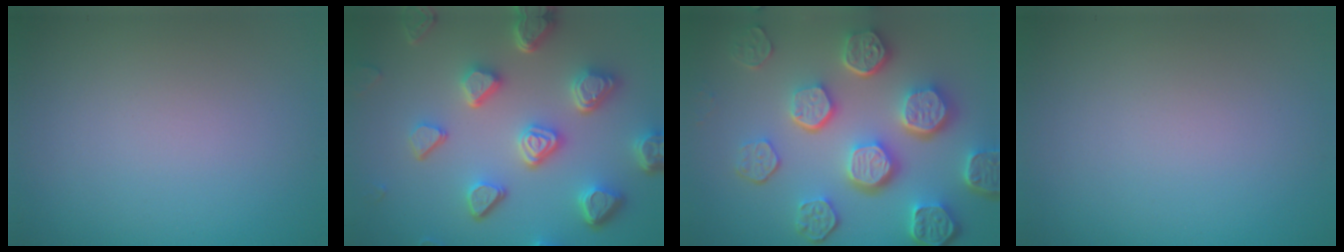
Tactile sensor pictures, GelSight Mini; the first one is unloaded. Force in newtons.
{"total": 7.1, "press": 5.5, "slide": 4.4}
{"total": 8.6, "press": 6.3, "slide": 5.9}
{"total": 0.0}